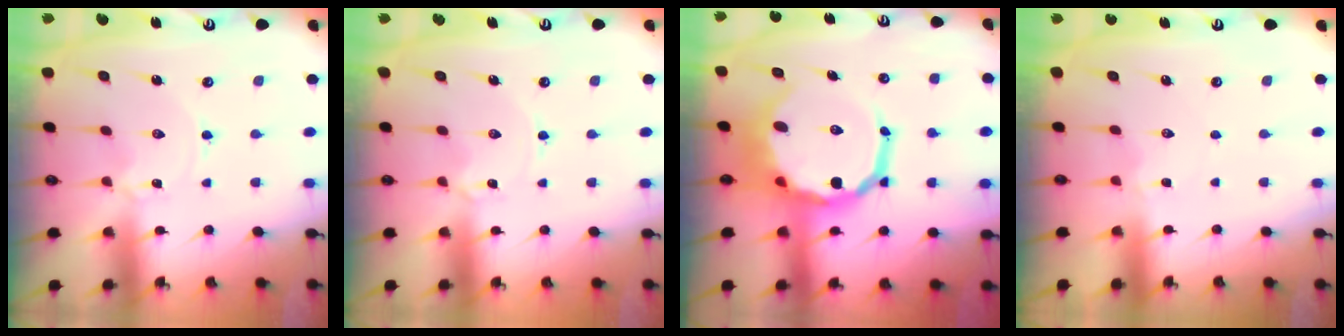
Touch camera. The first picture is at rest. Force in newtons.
{"total": 1.7, "press": 1.7, "slide": 0.2}
{"total": 14.2, "press": 13.7, "slide": 3.6}
{"total": 2.3, "press": 2.2, "slide": 0.5}